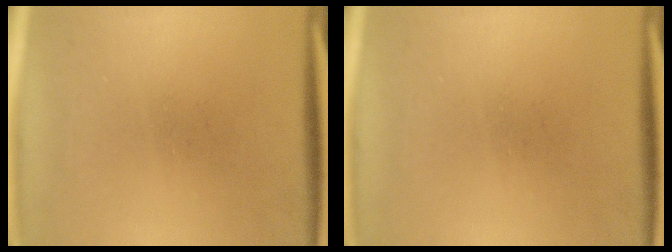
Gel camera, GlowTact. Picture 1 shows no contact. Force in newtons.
{"total": 0.0}